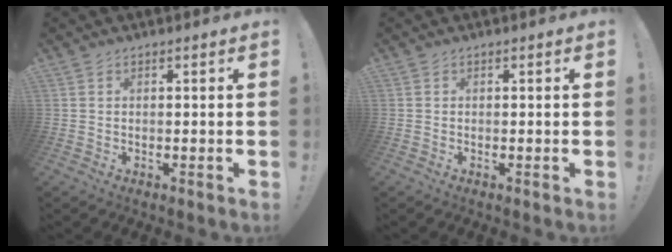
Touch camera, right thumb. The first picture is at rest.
{"total": 0.0}